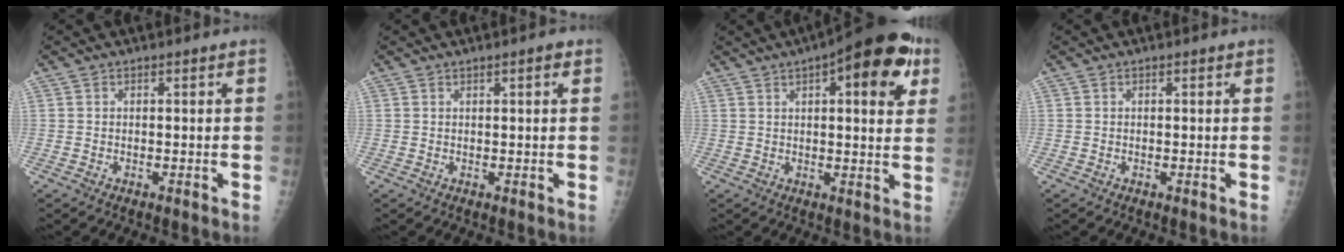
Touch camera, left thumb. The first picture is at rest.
{"total": 1.5, "force": [0.7, 0.3, 1.2], "torque": [-0.018, 0.000, 0.008]}
{"total": 16.8, "force": [6.9, 5.8, 14.1], "torque": [-0.160, -0.003, 0.082]}
{"total": 0.0}